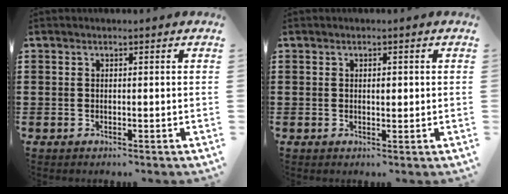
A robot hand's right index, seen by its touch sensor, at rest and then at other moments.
{"total": 1.3, "force": [0.2, 0.6, 1.1], "torque": [-0.022, 0.005, 0.001]}